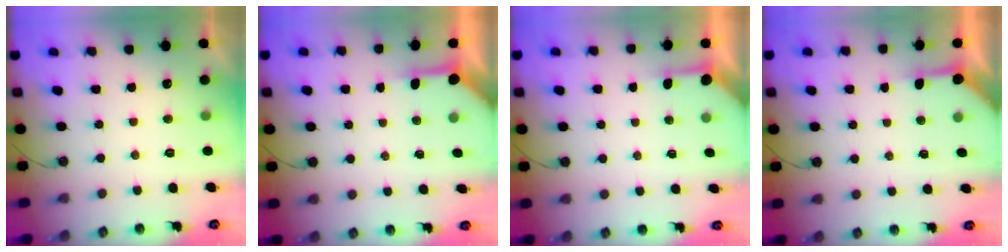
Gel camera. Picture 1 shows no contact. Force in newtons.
{"total": 3.9, "press": 3.9, "slide": 0.4}
{"total": 2.4, "press": 2.4, "slide": 0.4}
{"total": 3.7, "press": 3.7, "slide": 0.4}